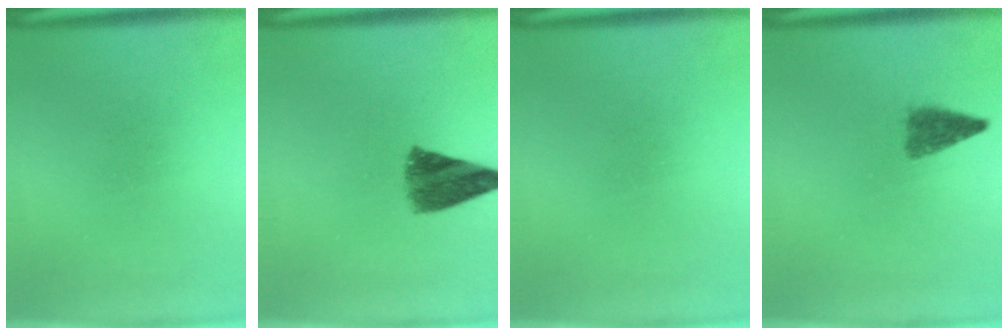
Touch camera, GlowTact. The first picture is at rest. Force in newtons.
{"total": 7.6}
{"total": 0.0}
{"total": 2.8}